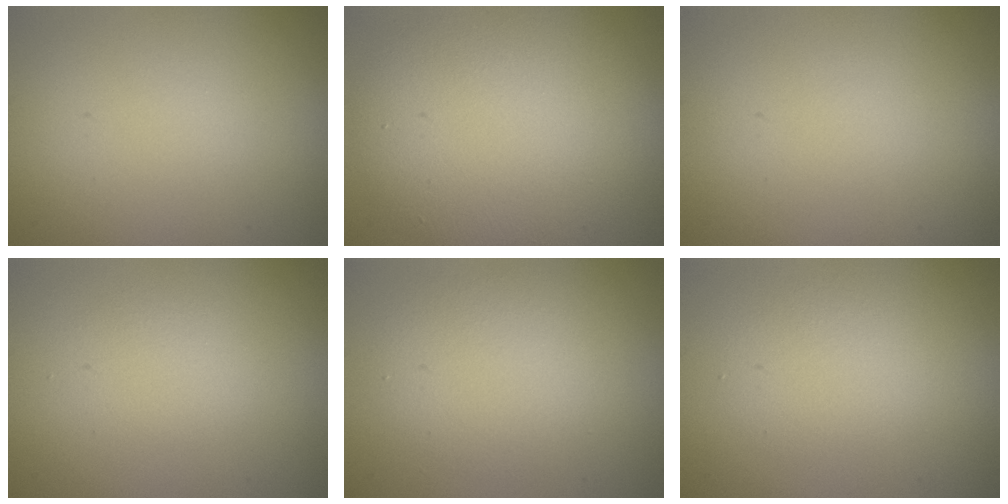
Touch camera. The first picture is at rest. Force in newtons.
{"total": 8.2, "press": 8.2, "slide": 0.8}
{"total": 0.0}
{"total": 1.4, "press": 1.4, "slide": 0.1}
{"total": 3.6, "press": 3.6, "slide": 0.3}
{"total": 2.1, "press": 2.1, "slide": 0.1}